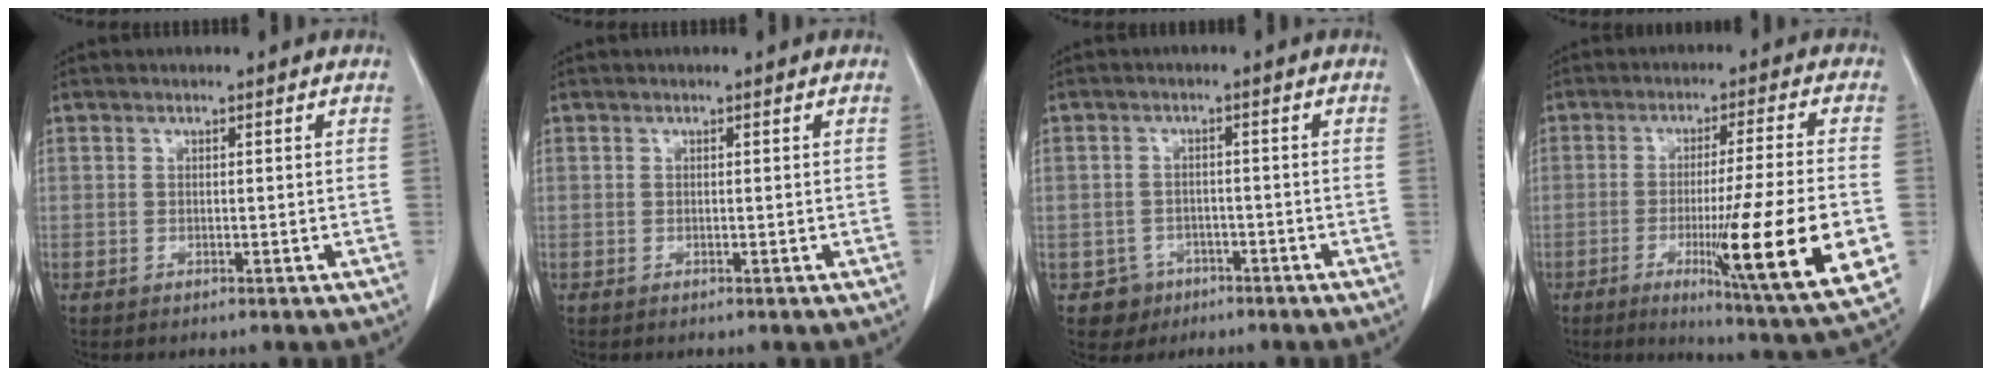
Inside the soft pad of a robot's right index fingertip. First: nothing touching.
{"total": 0.0}
{"total": 3.8, "force": [-1.9, 3.3, -0.3], "torque": [0.009, 0.016, -0.026]}
{"total": 19.0, "force": [-4.8, -0.7, 18.4], "torque": [-0.247, -0.041, -0.073]}